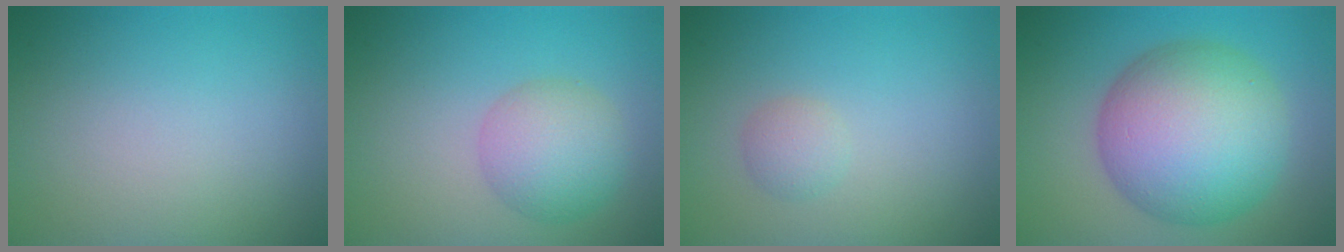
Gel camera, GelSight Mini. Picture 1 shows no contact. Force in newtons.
{"total": 4.3, "press": 4.3, "slide": 0.2}
{"total": 1.4, "press": 1.4, "slide": 0.0}
{"total": 12.2, "press": 12.2, "slide": 0.3}